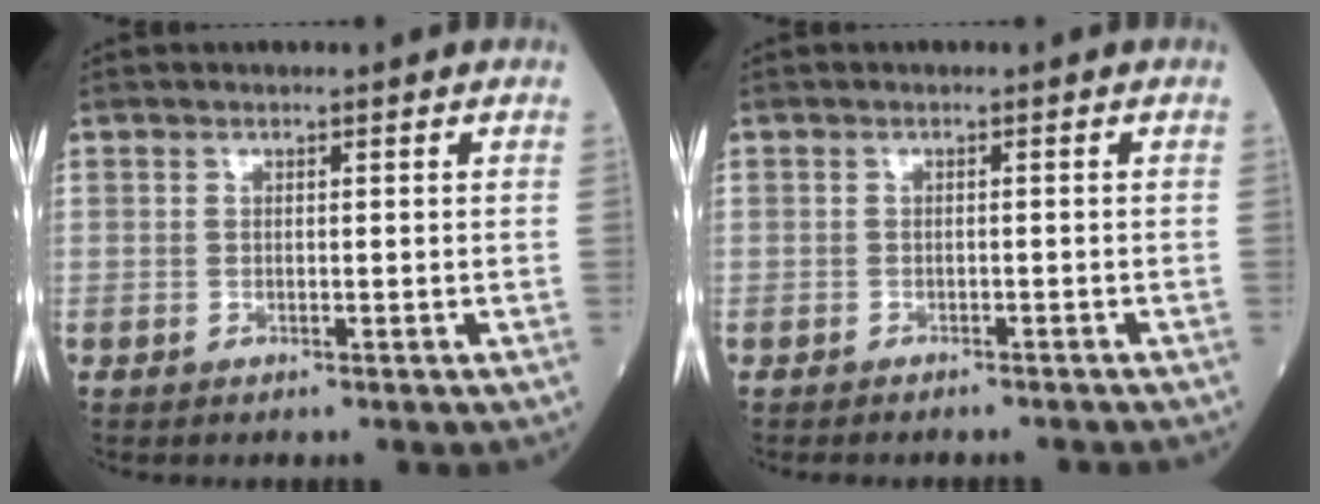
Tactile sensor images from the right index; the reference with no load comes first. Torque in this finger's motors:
{"motor_torque": [-0.37, -0.22, -0.59, -0.21]}